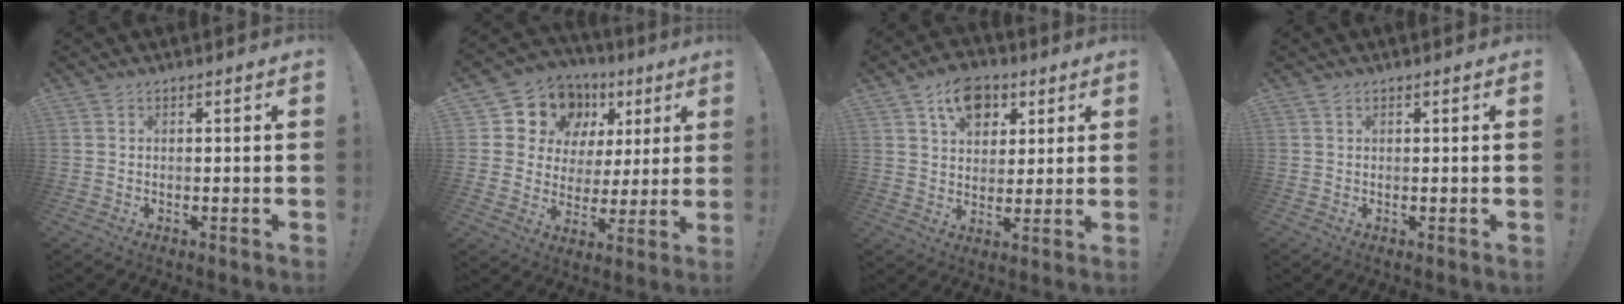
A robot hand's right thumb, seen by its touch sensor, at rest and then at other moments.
{"total": 12.6, "force": [6.7, 9.7, 4.2], "torque": [-0.072, -0.044, 0.135]}
{"total": 11.4, "force": [5.6, 8.4, 5.5], "torque": [-0.071, -0.018, 0.103]}
{"total": 0.7, "force": [0.5, 0.2, 0.4], "torque": [-0.013, 0.002, 0.010]}